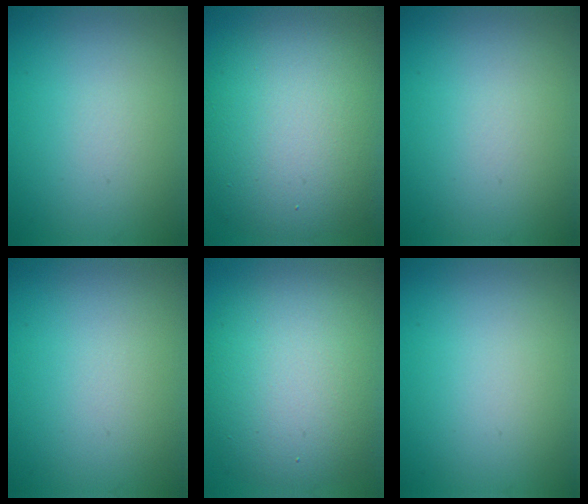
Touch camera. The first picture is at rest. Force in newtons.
{"total": 11.9, "press": 11.9, "slide": 0.8}
{"total": 0.0}
{"total": 0.0}
{"total": 10.1, "press": 10.1, "slide": 0.3}
{"total": 0.0}